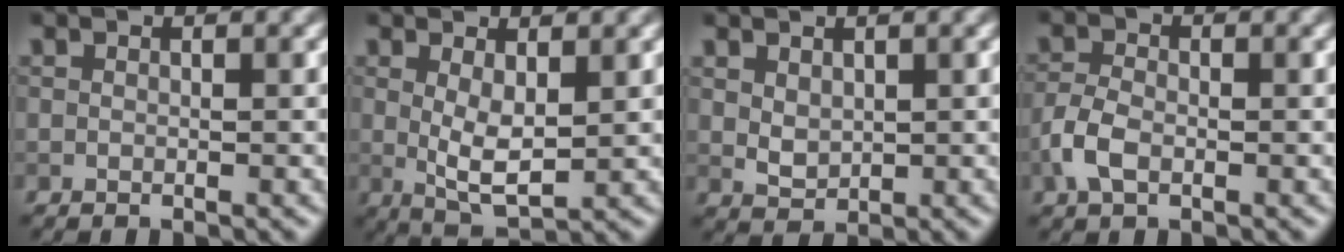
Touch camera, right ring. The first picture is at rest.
{"total": 3.5, "force": [0.7, 1.3, 3.2], "torque": [-0.065, -0.007, 0.018]}
{"total": 1.8, "force": [0.6, 1.3, 1.0], "torque": [-0.022, -0.004, 0.018]}
{"total": 2.9, "force": [-1.1, 1.6, 2.0], "torque": [-0.045, 0.002, -0.030]}